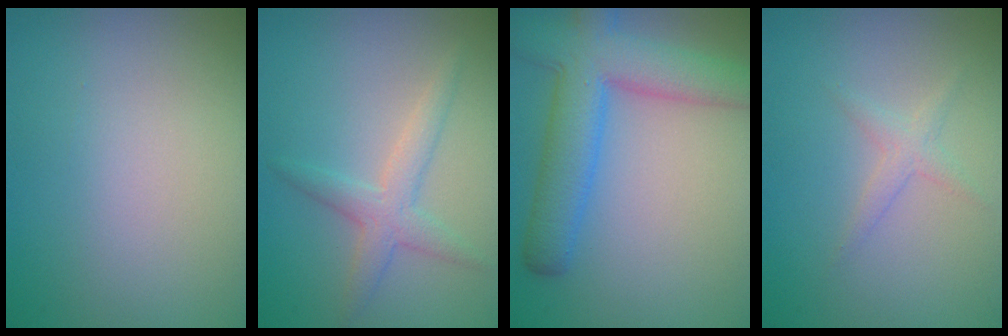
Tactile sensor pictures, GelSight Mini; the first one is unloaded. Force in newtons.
{"total": 2.6, "press": 2.6, "slide": 0.2}
{"total": 7.3, "press": 7.3, "slide": 0.2}
{"total": 1.3, "press": 1.3, "slide": 0.1}